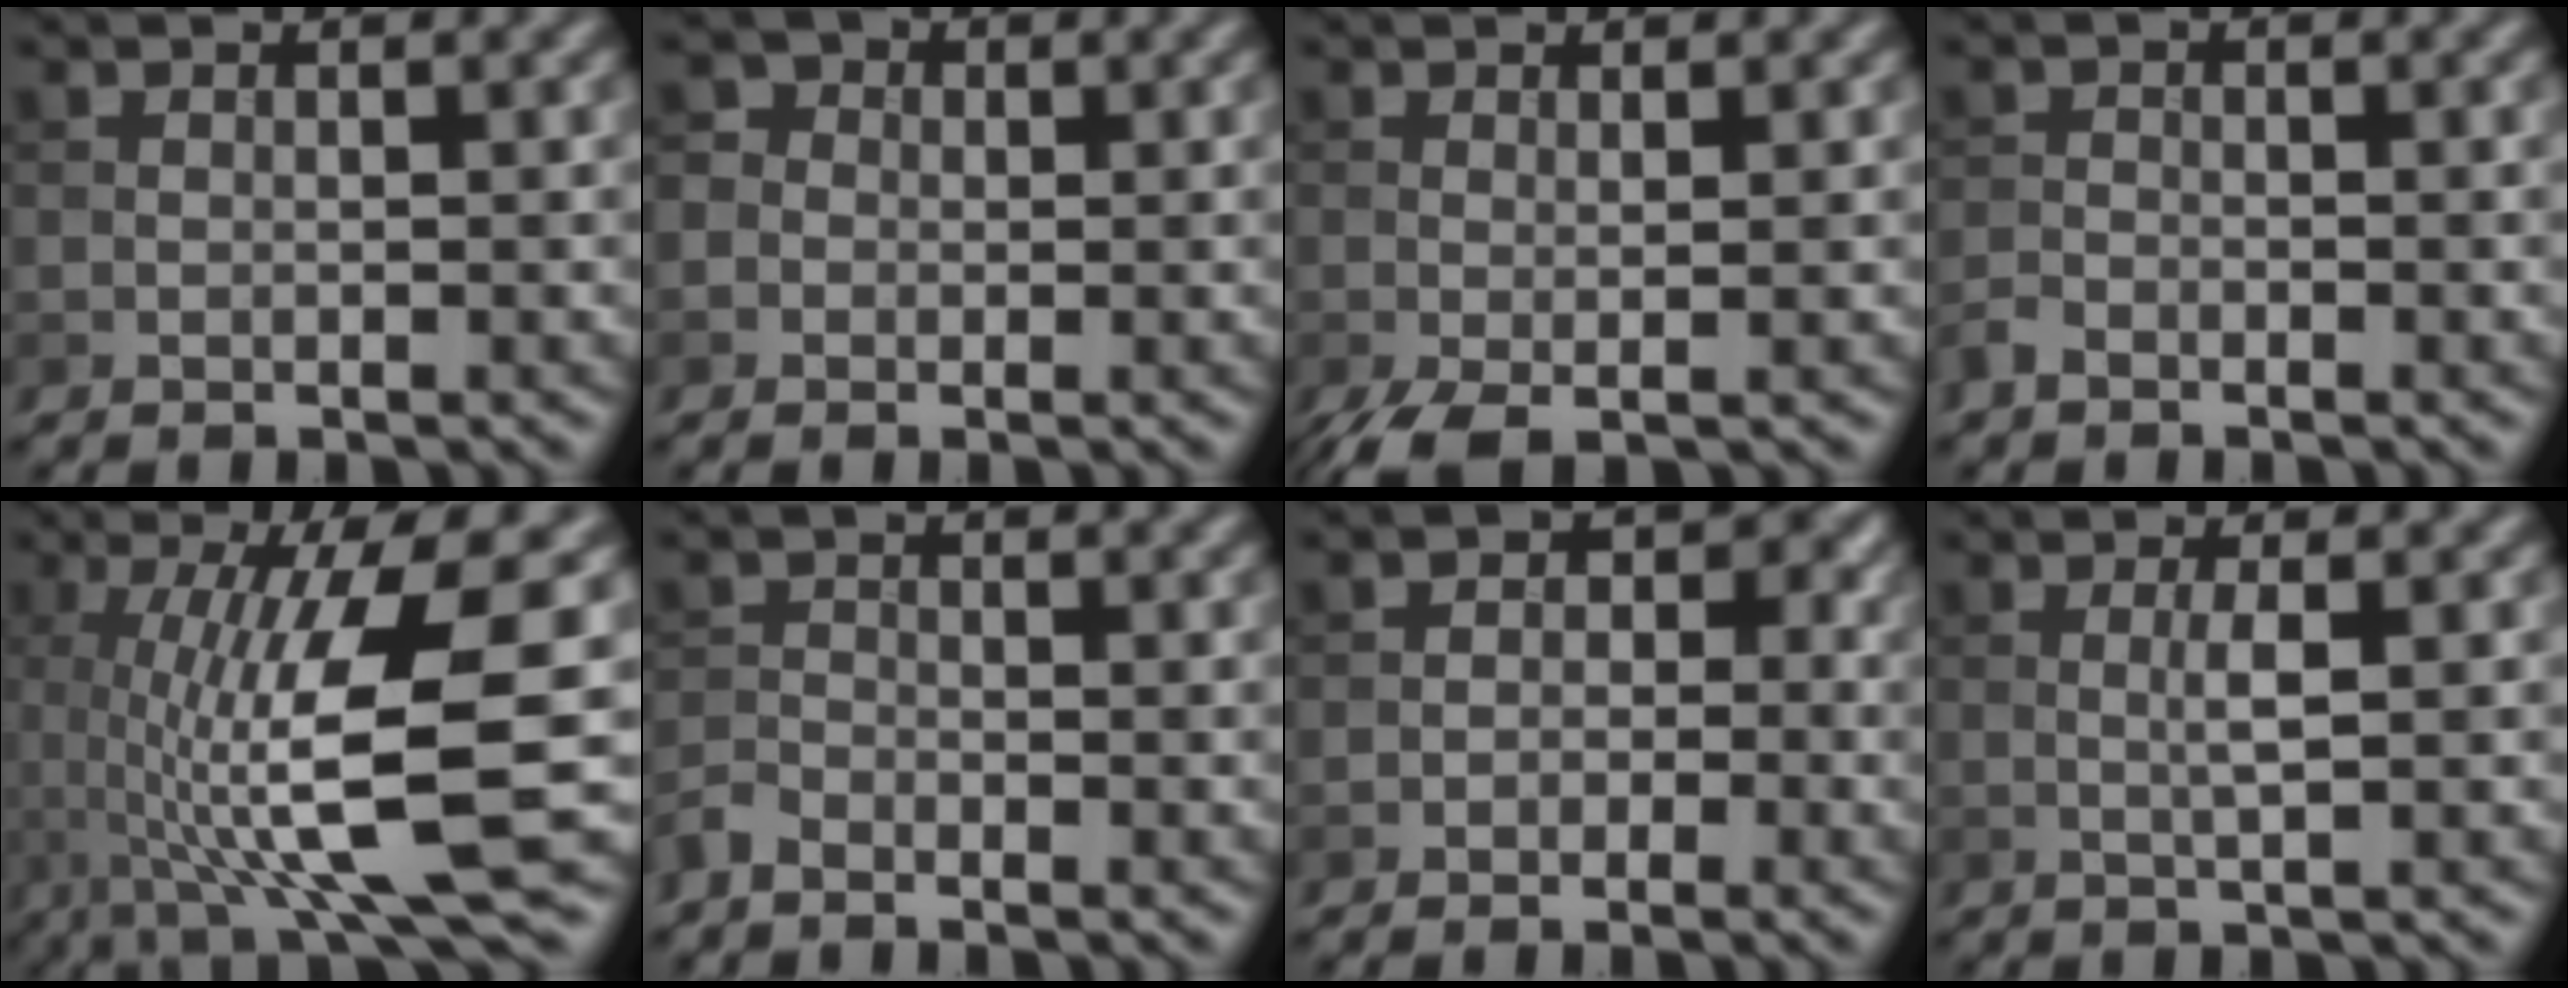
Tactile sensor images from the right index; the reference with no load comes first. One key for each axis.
{"total": 2.8, "fx": 0.3, "fy": 2.6, "fz": 0.9, "tx": 0.007, "ty": 0.009, "tz": -0.021}
{"total": 2.2, "fx": -0.7, "fy": 0.5, "fz": 2.1, "tx": -0.048, "ty": -0.005, "tz": -0.018}
{"total": 1.4, "fx": -1.1, "fy": 0.7, "fz": 0.4, "tx": -0.005, "ty": 0.002, "tz": -0.027}
{"total": 11.5, "fx": -0.2, "fy": 2.5, "fz": 11.2, "tx": -0.171, "ty": -0.010, "tz": 0.000}
{"total": 1.7, "fx": -1.5, "fy": 0.6, "fz": 0.5, "tx": -0.010, "ty": 0.002, "tz": -0.038}
{"total": 3.4, "fx": -0.3, "fy": 3.0, "fz": 1.4, "tx": 0.015, "ty": 0.009, "tz": -0.031}
{"total": 1.5, "fx": 0.2, "fy": 0.1, "fz": 1.5, "tx": -0.031, "ty": 0.004, "tz": 0.001}